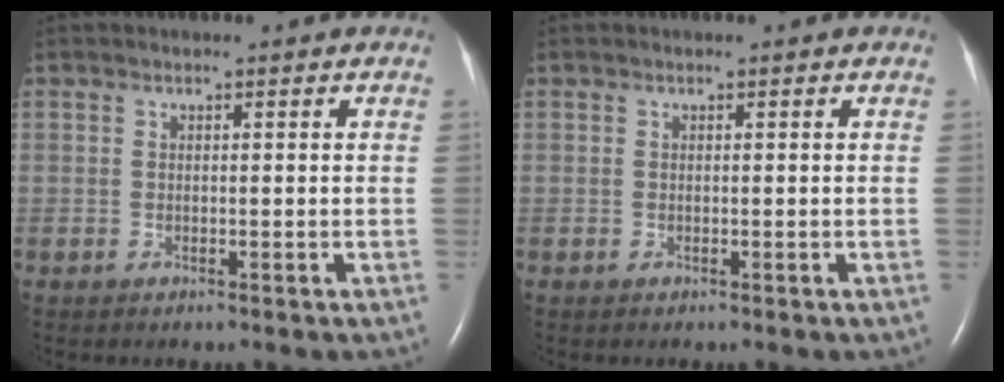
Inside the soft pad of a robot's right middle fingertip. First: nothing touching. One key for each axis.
{"total": 0.0}